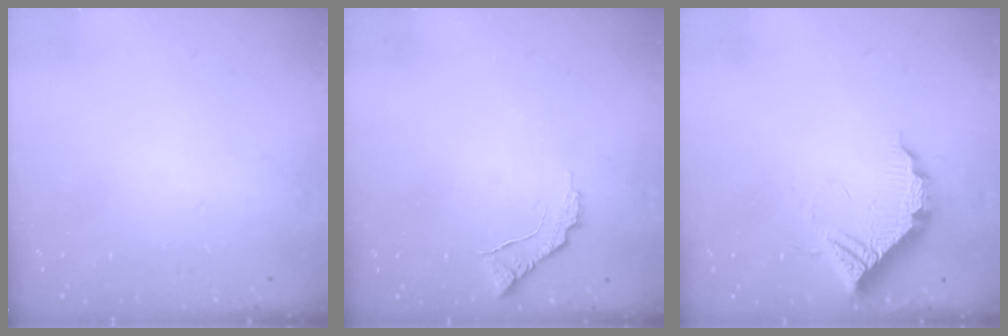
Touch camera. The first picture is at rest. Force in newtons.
{"total": 8.3, "press": 8.3, "slide": 0.4}
{"total": 10.1, "press": 10.1, "slide": 0.7}